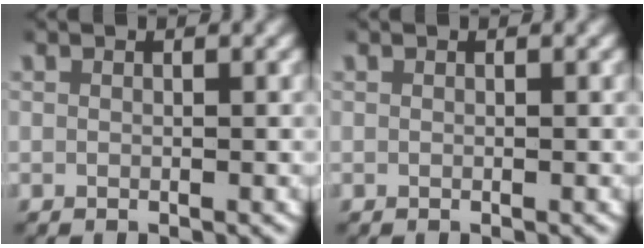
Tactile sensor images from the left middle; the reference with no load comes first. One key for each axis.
{"total": 0.0}